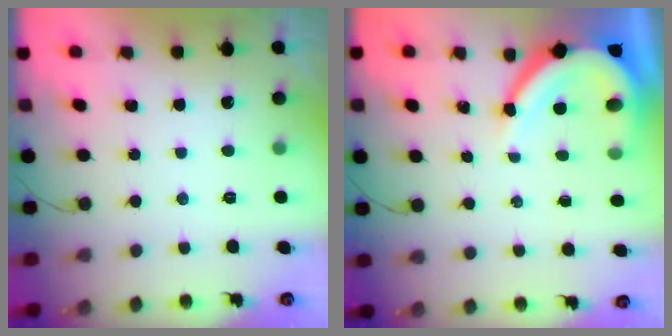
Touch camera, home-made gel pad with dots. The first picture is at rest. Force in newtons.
{"total": 11.9, "press": 11.9, "slide": 1.4}